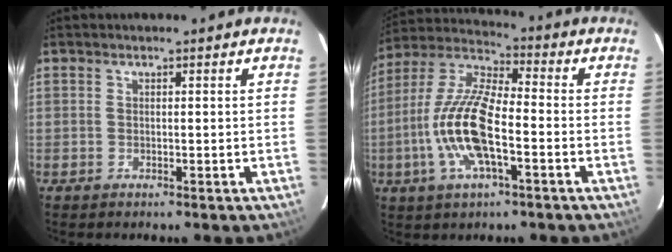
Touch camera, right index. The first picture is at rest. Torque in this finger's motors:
{"motor_torque": [2.14, 0.00, 1.05, 0.19]}